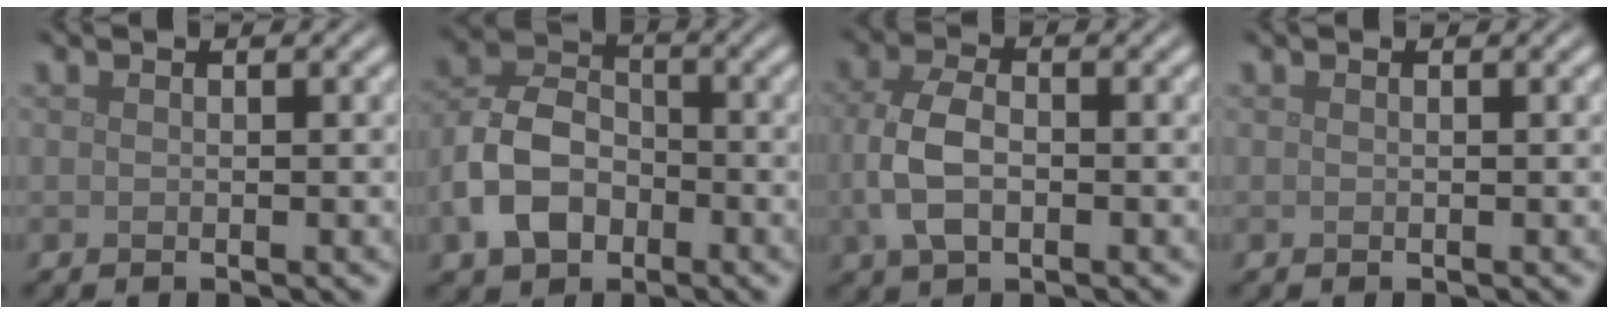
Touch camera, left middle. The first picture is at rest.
{"total": 6.1, "force": [-2.2, 4.4, 3.5], "torque": [-0.075, 0.004, -0.050]}
{"total": 4.5, "force": [-0.4, 2.8, 3.5], "torque": [-0.082, -0.001, -0.009]}
{"total": 0.0}